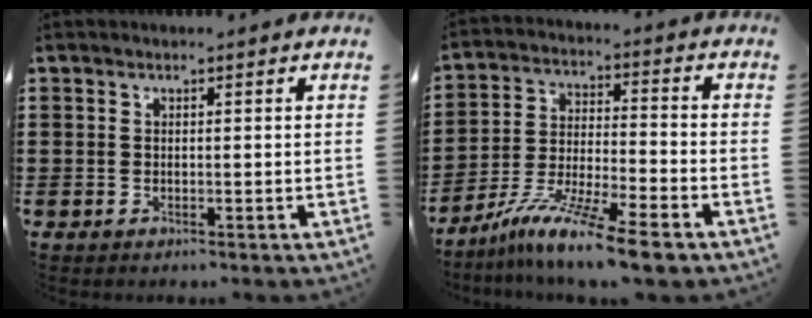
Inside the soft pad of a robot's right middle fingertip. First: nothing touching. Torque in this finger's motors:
{"motor_torque": [2.14, 0.00, 1.05, 0.21]}